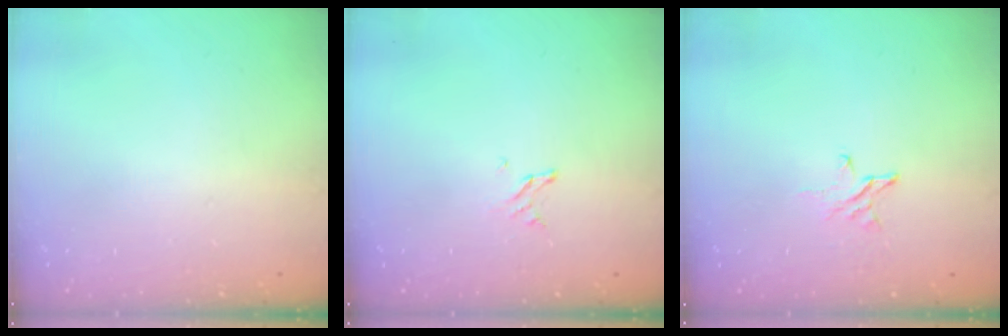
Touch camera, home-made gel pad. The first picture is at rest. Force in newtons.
{"total": 1.2, "press": 1.2, "slide": 0.1}
{"total": 4.0, "press": 3.9, "slide": 0.3}